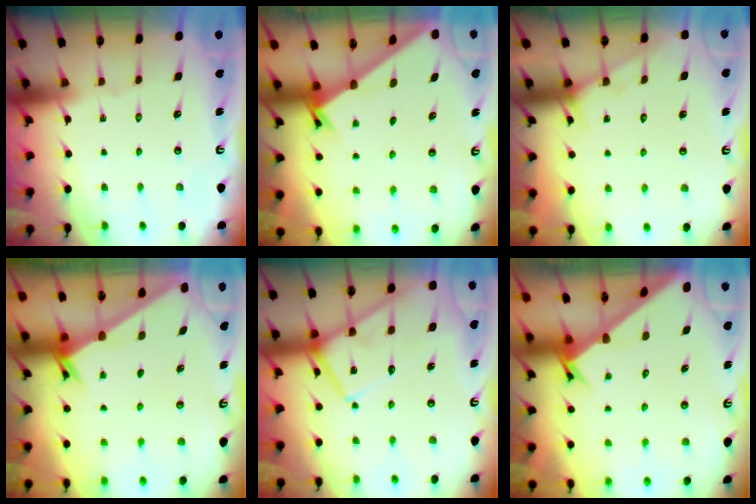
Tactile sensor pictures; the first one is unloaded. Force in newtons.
{"total": 2.0, "press": 2.0, "slide": 0.1}
{"total": 6.7, "press": 6.7, "slide": 0.5}
{"total": 2.6, "press": 2.6, "slide": 0.2}
{"total": 13.1, "press": 13.1, "slide": 1.3}
{"total": 2.6, "press": 2.6, "slide": 0.3}